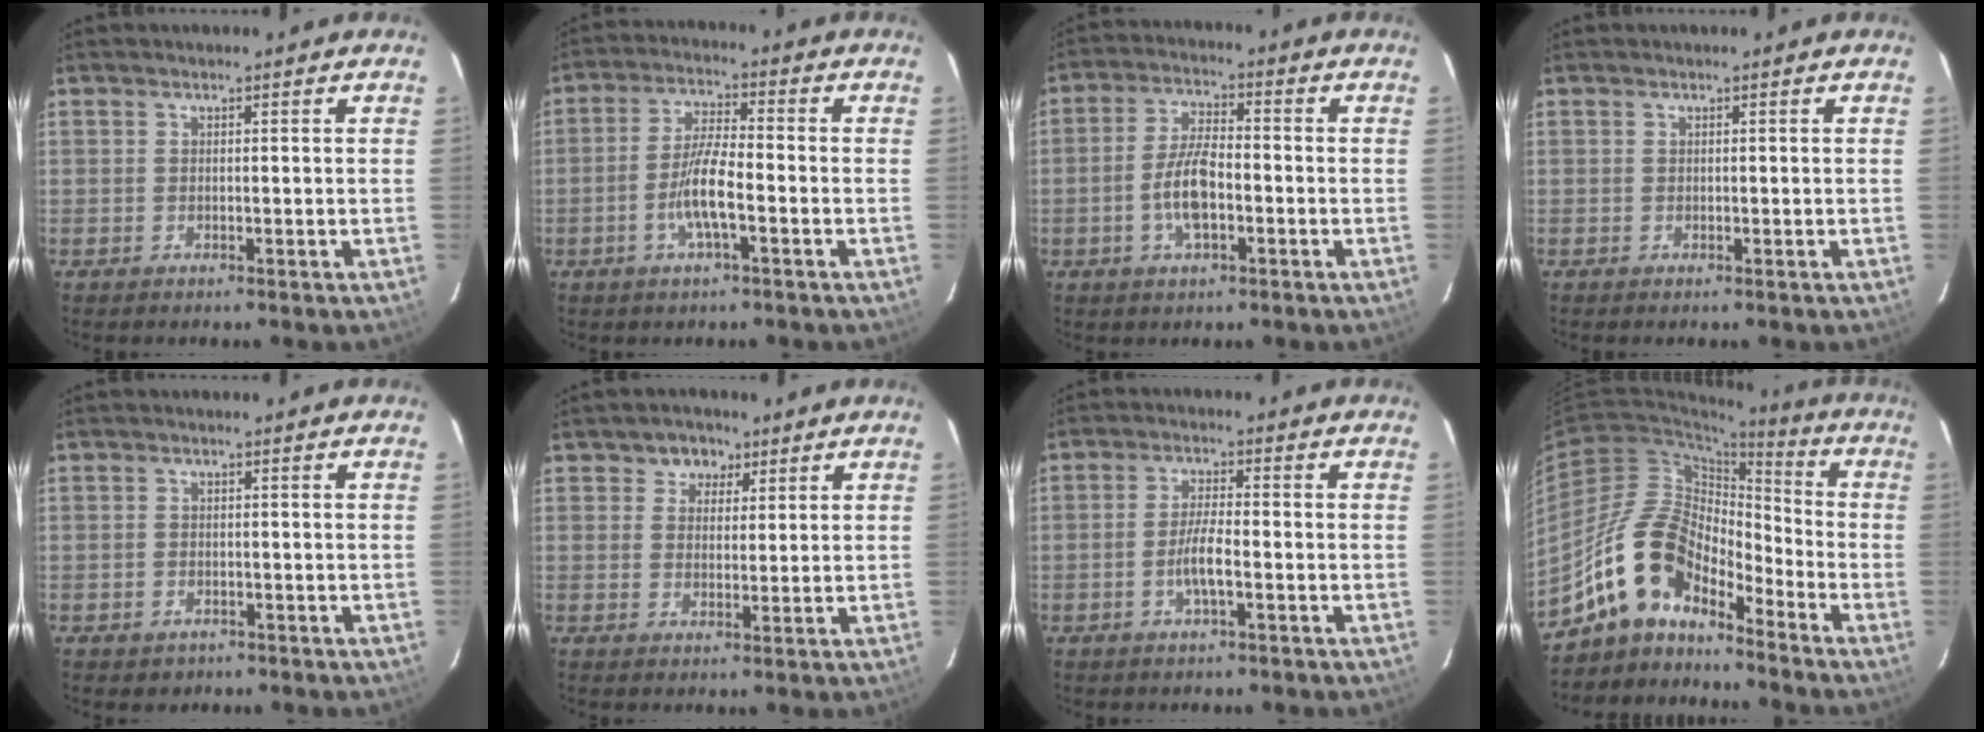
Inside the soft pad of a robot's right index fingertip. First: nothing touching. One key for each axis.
{"total": 7.0, "fx": -2.7, "fy": 1.2, "fz": 6.4, "tx": -0.130, "ty": 0.000, "tz": -0.052}
{"total": 7.7, "fx": -2.3, "fy": 3.0, "fz": 6.7, "tx": -0.137, "ty": 0.006, "tz": -0.043}
{"total": 0.0}
{"total": 2.3, "fx": -1.2, "fy": 1.9, "fz": 0.5, "tx": -0.016, "ty": 0.001, "tz": -0.012}
{"total": 4.7, "fx": 2.5, "fy": 3.9, "fz": 0.9, "tx": -0.004, "ty": 0.008, "tz": 0.038}
{"total": 4.5, "fx": -1.7, "fy": 0.7, "fz": 4.1, "tx": -0.083, "ty": -0.001, "tz": -0.033}
{"total": 13.3, "fx": -10.3, "fy": 5.8, "fz": 6.1, "tx": -0.109, "ty": 0.021, "tz": -0.204}